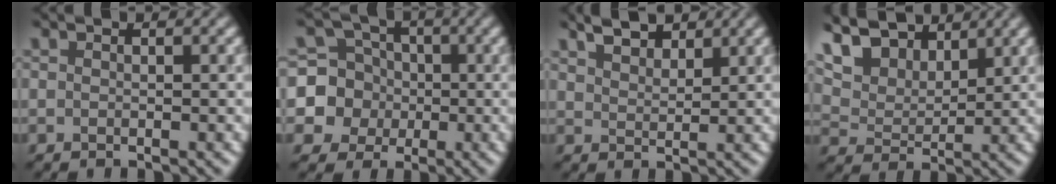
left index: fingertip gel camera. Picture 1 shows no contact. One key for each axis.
{"total": 6.4, "fx": -0.5, "fy": 6.3, "fz": 0.9, "tx": -0.015, "ty": 0.032, "tz": -0.033}
{"total": 3.0, "fx": 2.7, "fy": 0.9, "fz": 1.0, "tx": -0.013, "ty": 0.007, "tz": 0.052}
{"total": 10.5, "fx": 7.4, "fy": 5.8, "fz": 4.7, "tx": -0.123, "ty": 0.033, "tz": 0.125}